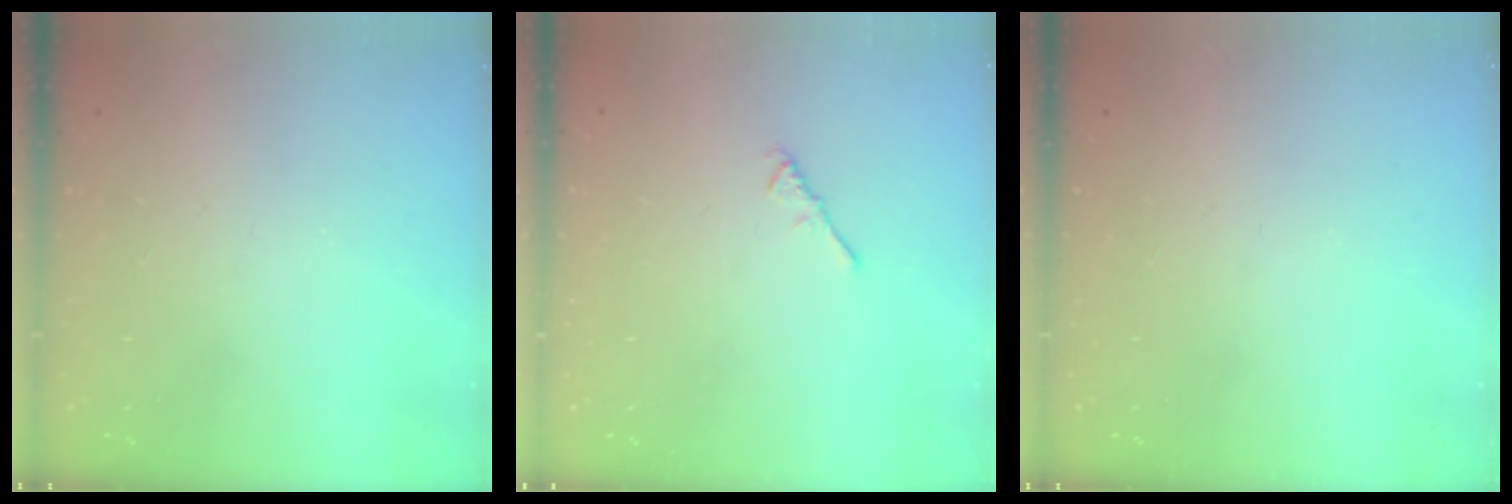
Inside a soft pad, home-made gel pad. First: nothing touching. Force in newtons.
{"total": 1.1, "press": 1.0, "slide": 0.4}
{"total": 0.0}